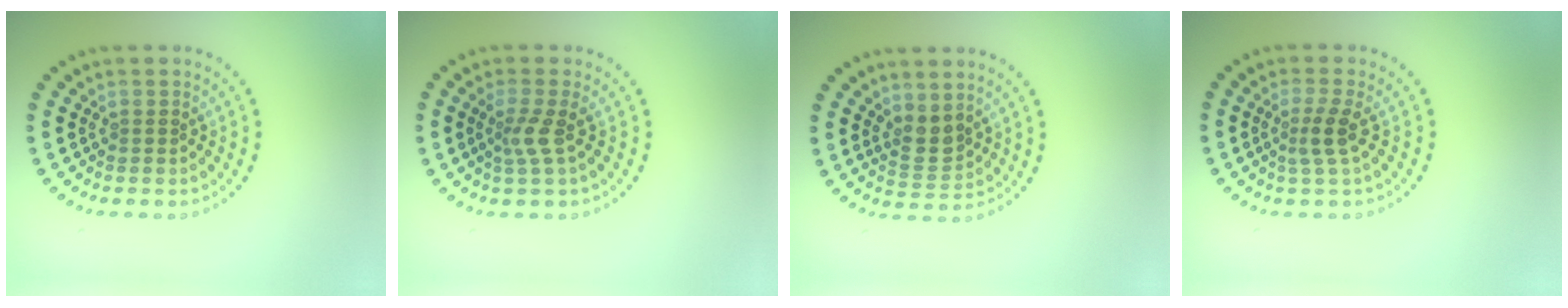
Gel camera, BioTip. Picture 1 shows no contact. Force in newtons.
{"total": 2.0, "press": 1.3, "slide": 1.5}
{"total": 2.2, "press": 1.8, "slide": 1.3}
{"total": 2.0, "press": 1.5, "slide": 1.3}